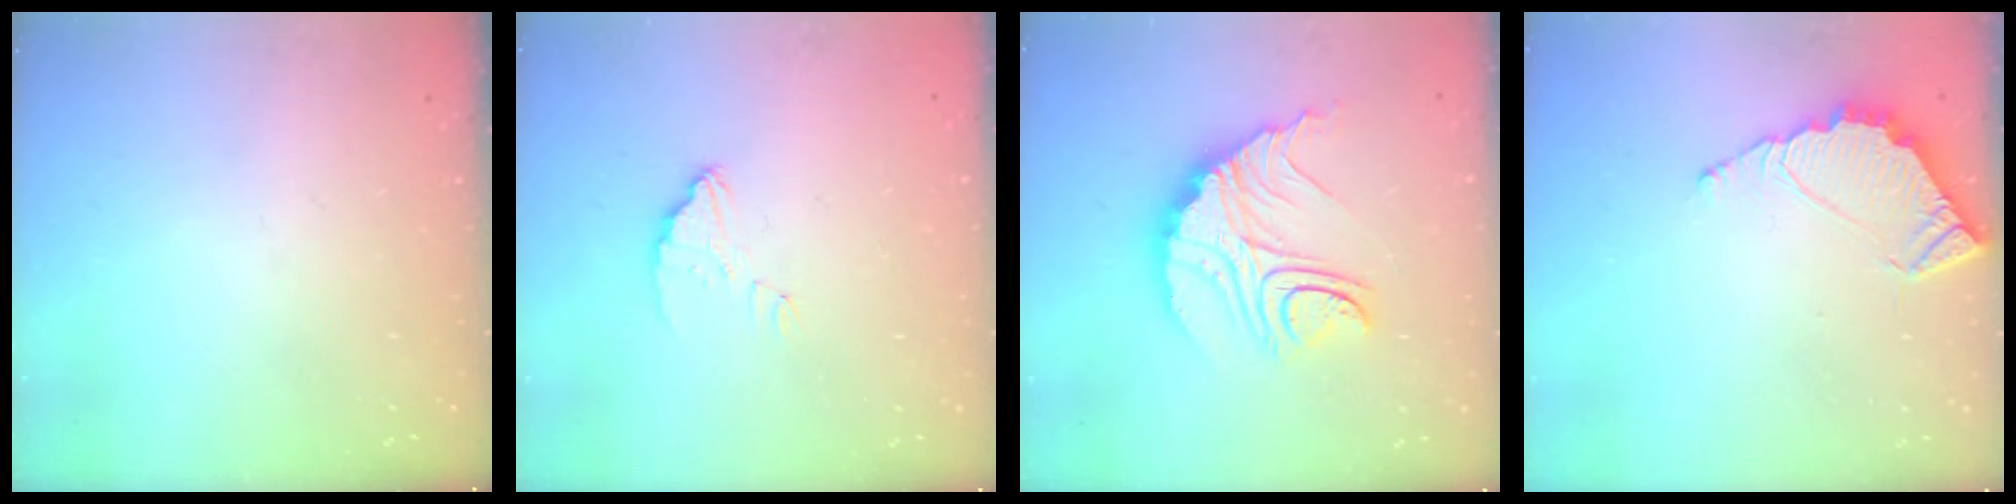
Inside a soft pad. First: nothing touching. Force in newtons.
{"total": 3.2, "press": 3.2, "slide": 0.3}
{"total": 17.5, "press": 17.4, "slide": 1.3}
{"total": 6.1, "press": 6.1, "slide": 0.3}